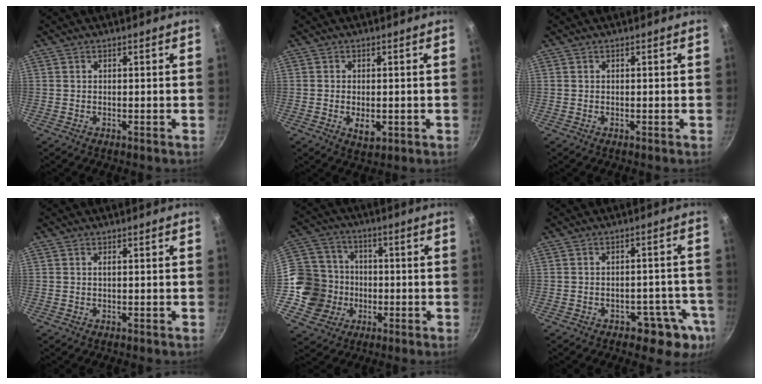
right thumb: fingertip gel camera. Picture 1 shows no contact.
{"total": 3.8, "force": [-0.7, 2.3, 3.0], "torque": [-0.045, -0.006, -0.006]}
{"total": 0.0}
{"total": 0.5, "force": [0.1, 0.1, 0.5], "torque": [-0.008, 0.000, 0.001]}
{"total": 14.8, "force": [-3.0, 13.6, 5.1], "torque": [-0.076, 0.036, -0.056]}
{"total": 8.1, "force": [-4.1, 5.0, 4.9], "torque": [-0.004, 0.040, -0.039]}